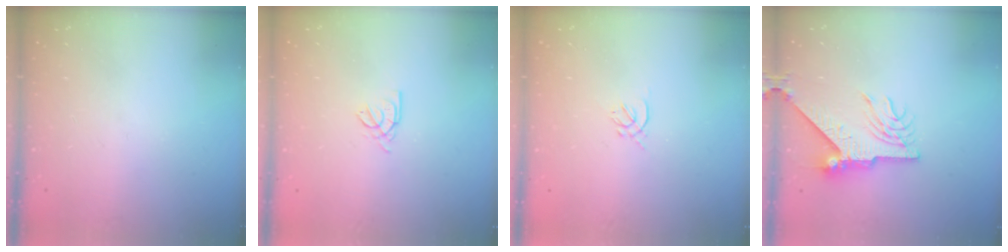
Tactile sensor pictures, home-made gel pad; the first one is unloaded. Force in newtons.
{"total": 2.2, "press": 2.2, "slide": 0.6}
{"total": 1.0, "press": 0.9, "slide": 0.4}
{"total": 8.9, "press": 8.9, "slide": 1.1}